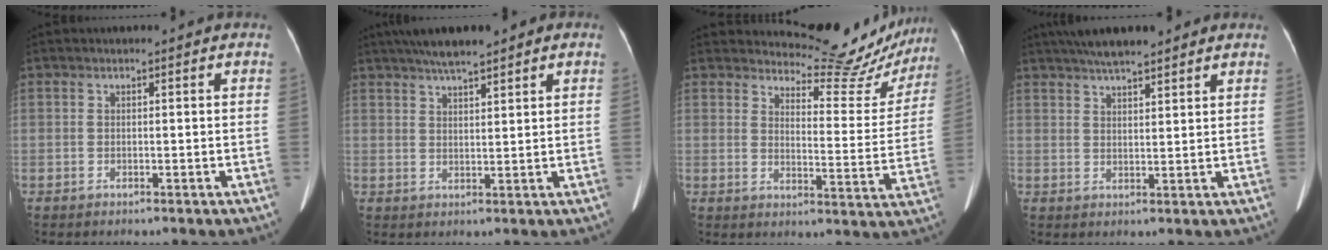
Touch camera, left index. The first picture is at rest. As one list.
[{"total": 7.3, "force": [5.7, 1.0, 4.4], "torque": [-0.070, 0.023, 0.093]}, {"total": 13.8, "force": [13.4, 3.0, 1.1], "torque": [0.003, -0.056, 0.149]}, {"total": 9.4, "force": [7.8, 1.7, 4.9], "torque": [-0.072, 0.028, 0.121]}]